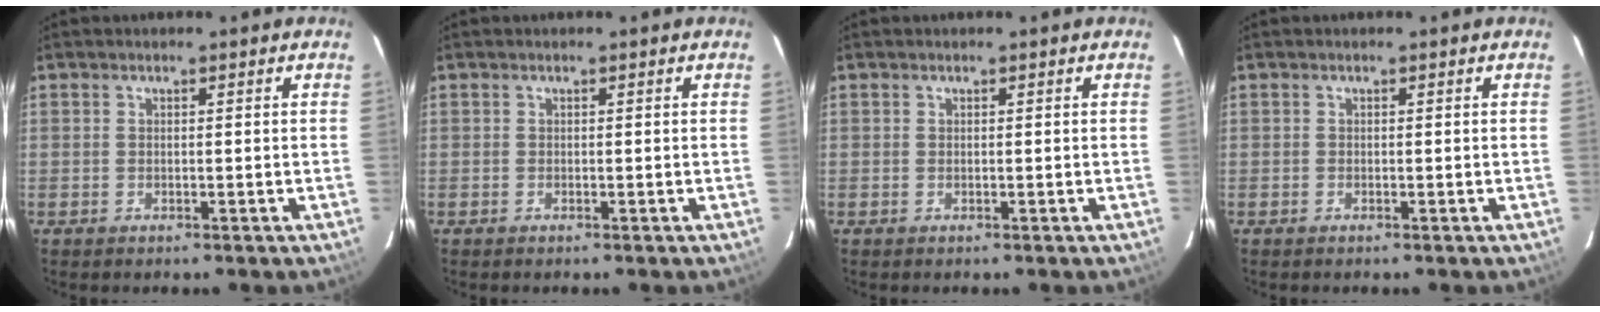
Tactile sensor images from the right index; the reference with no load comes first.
{"total": 0.0}
{"total": 0.0}
{"total": 0.0}